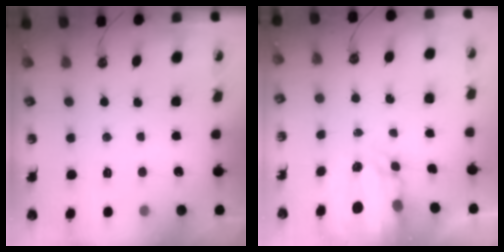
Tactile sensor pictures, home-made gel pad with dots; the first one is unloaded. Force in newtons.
{"total": 4.0, "press": 4.0, "slide": 0.3}